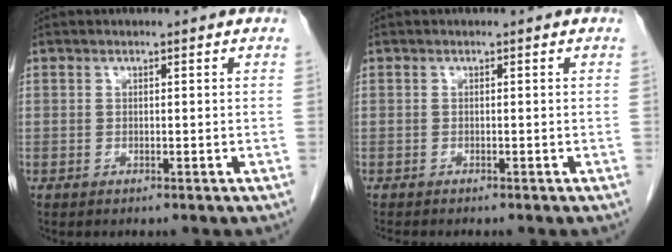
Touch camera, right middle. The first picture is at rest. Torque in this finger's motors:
{"motor_torque": [0.20, -0.16, 0.00, 0.01]}